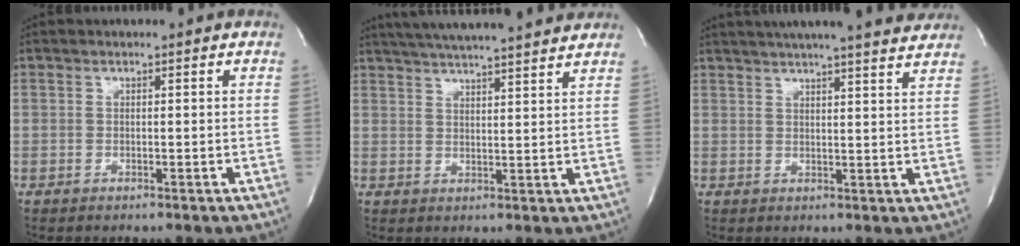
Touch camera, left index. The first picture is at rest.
{"total": 17.2, "force": [15.3, 0.9, 7.8], "torque": [-0.135, 0.029, 0.213]}
{"total": 18.3, "force": [16.4, 1.0, 8.2], "torque": [-0.135, 0.014, 0.207]}